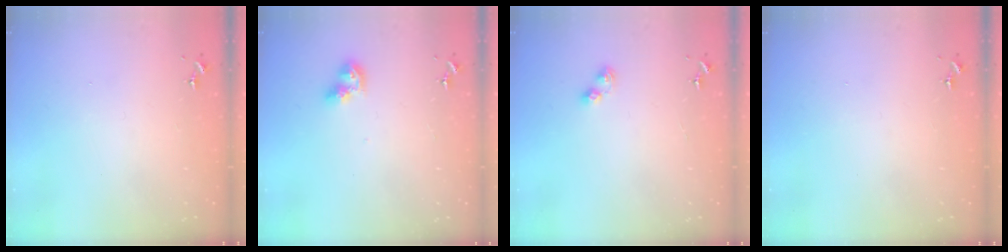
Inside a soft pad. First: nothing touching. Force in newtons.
{"total": 7.4, "press": 7.4, "slide": 0.7}
{"total": 4.9, "press": 4.9, "slide": 0.5}
{"total": 0.0}